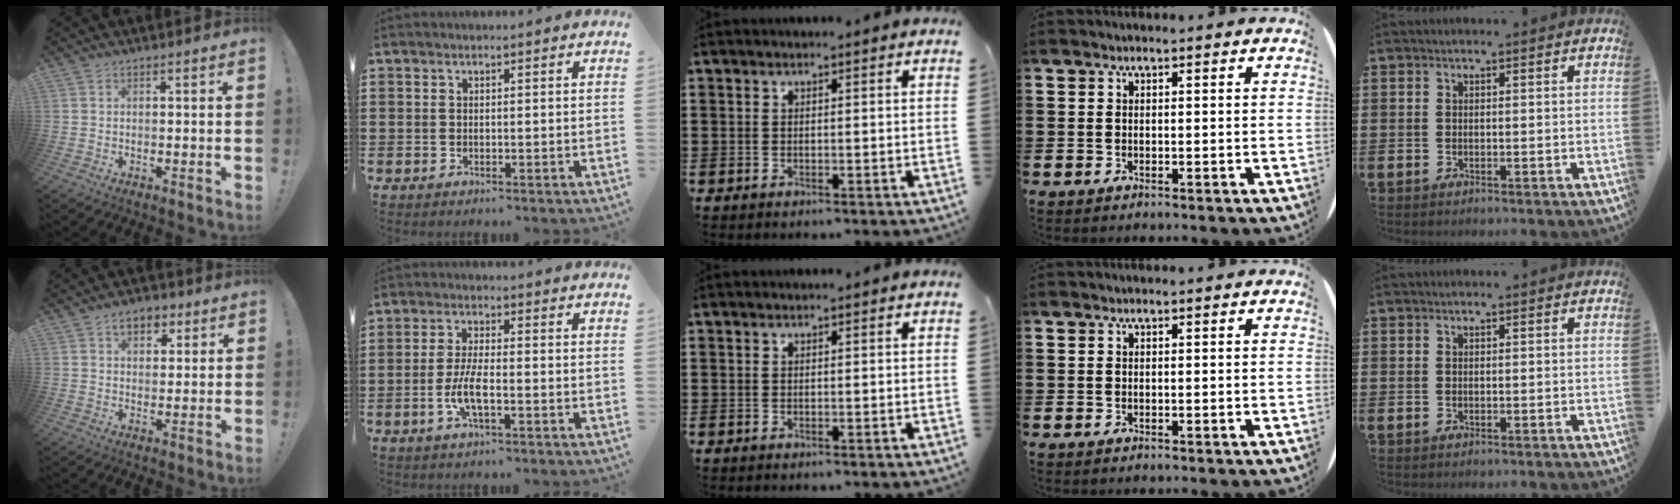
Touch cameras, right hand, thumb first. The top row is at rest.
{"thumb": {"total": 7.1, "force": [3.5, 4.8, 3.8], "torque": [-0.052, -0.004, 0.064]}, "index": {"total": 5.1, "force": [-1.7, 1.3, 4.6], "torque": [-0.105, -0.007, -0.039]}}